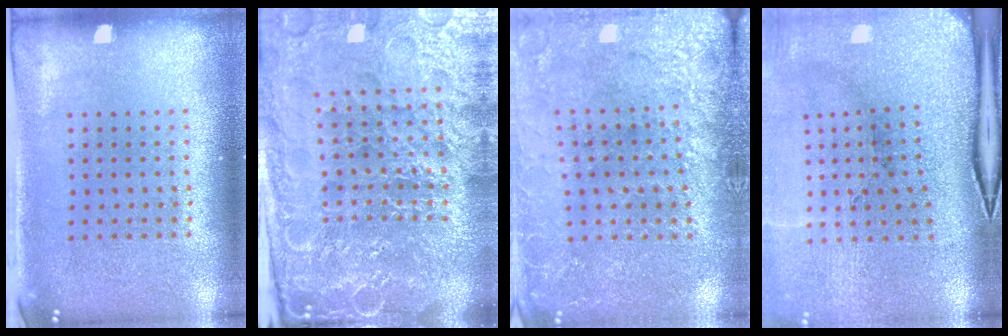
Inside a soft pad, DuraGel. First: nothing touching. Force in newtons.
{"total": 6.6, "press": 5.9, "slide": 3.0}
{"total": 2.9, "press": 2.9, "slide": 0.3}
{"total": 4.1, "press": 3.5, "slide": 2.0}